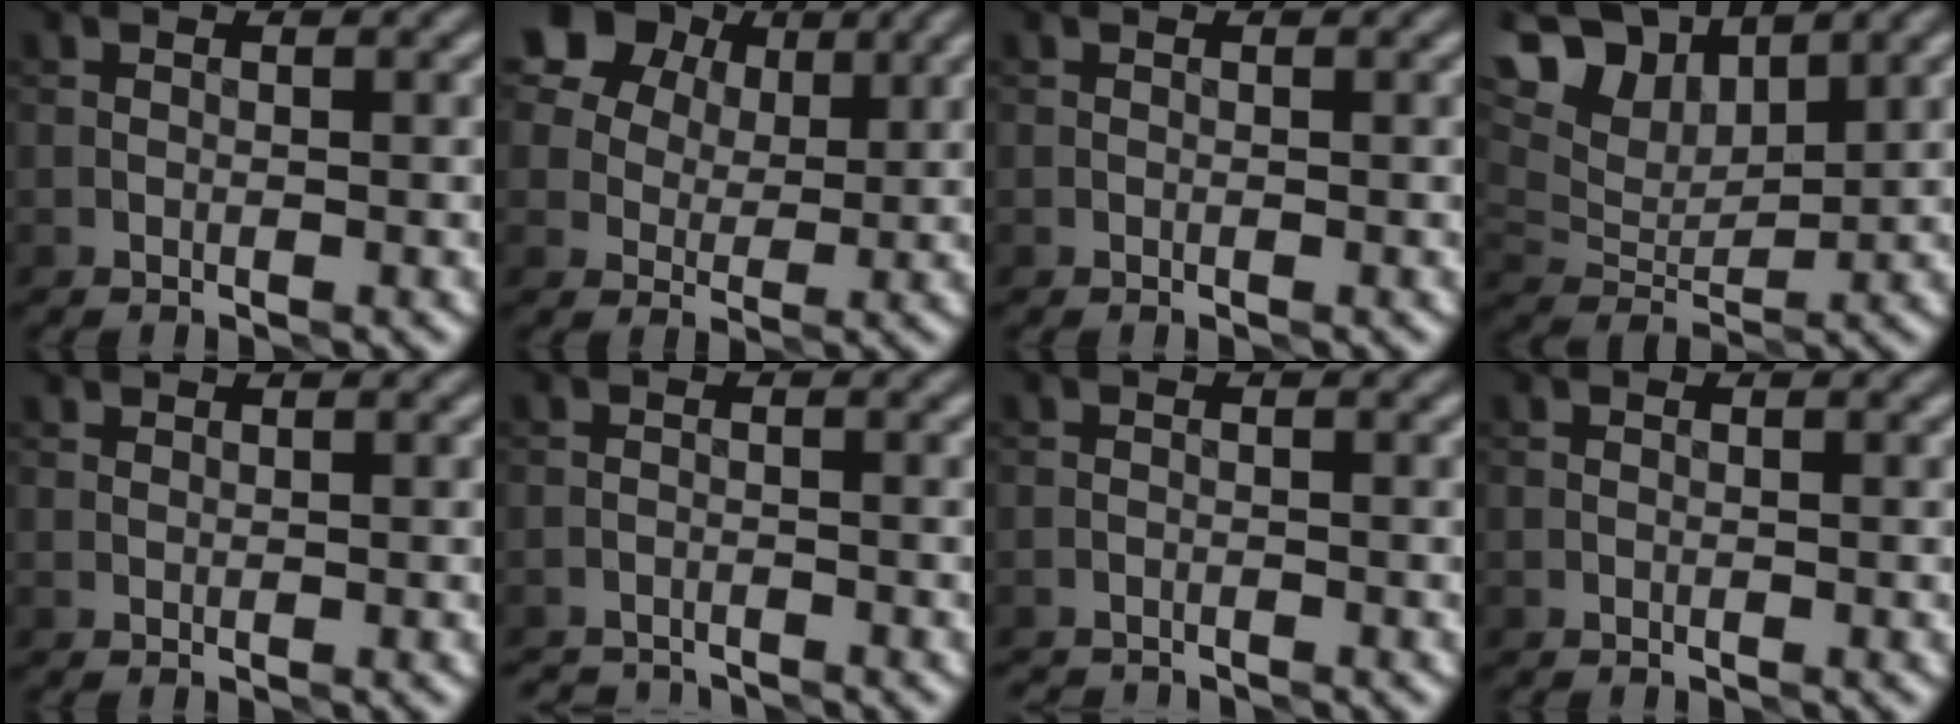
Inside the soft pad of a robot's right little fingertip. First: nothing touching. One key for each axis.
{"total": 8.0, "fx": 4.0, "fy": 6.4, "fz": 2.8, "tx": -0.050, "ty": 0.024, "tz": 0.055}
{"total": 0.0}
{"total": 8.0, "fx": 6.6, "fy": 3.2, "fz": 3.3, "tx": -0.089, "ty": 0.017, "tz": 0.112}
{"total": 0.0}
{"total": 2.6, "fx": -2.6, "fy": 0.4, "fz": 0.1, "tx": 0.000, "ty": -0.011, "tz": -0.052}
{"total": 1.4, "fx": -1.4, "fy": 0.1, "fz": -0.1, "tx": 0.002, "ty": -0.008, "tz": -0.033}
{"total": 0.0}